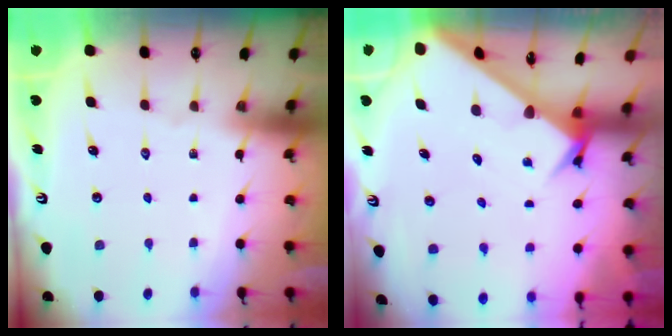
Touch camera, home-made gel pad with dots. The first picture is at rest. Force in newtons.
{"total": 3.1, "press": 3.1, "slide": 0.3}